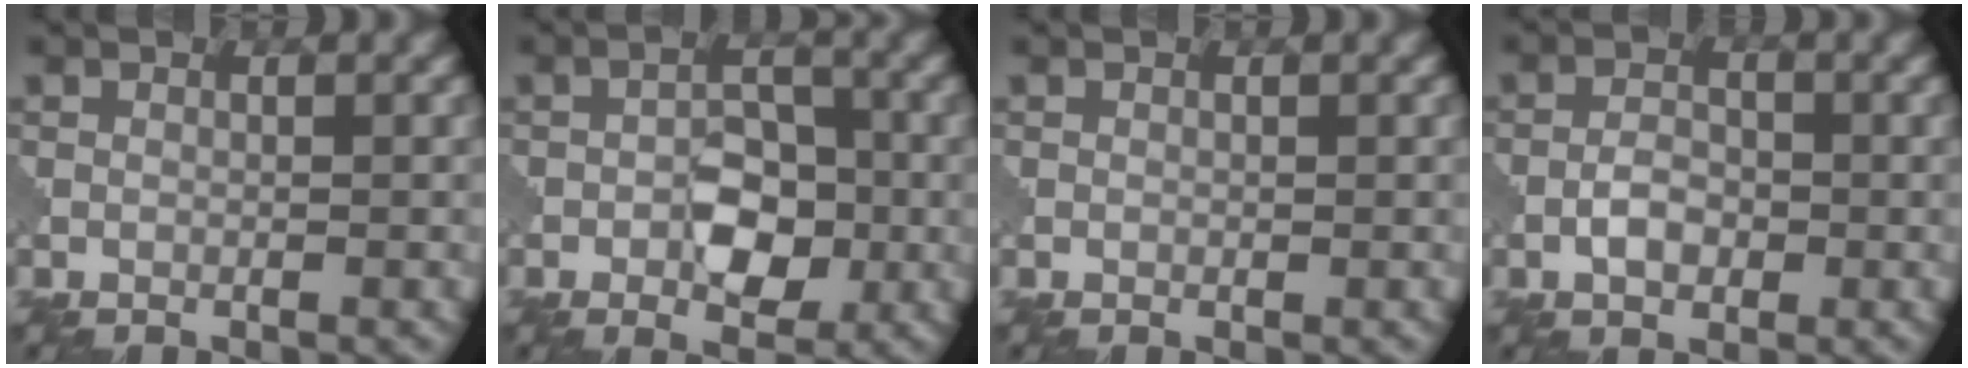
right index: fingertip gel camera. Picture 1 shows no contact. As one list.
[{"total": 3.8, "force": [-0.7, 2.4, 2.8], "torque": [-0.037, 0.006, -0.005]}, {"total": 0.0}, {"total": 1.9, "force": [-0.4, 1.3, 1.3], "torque": [-0.022, 0.006, -0.006]}]